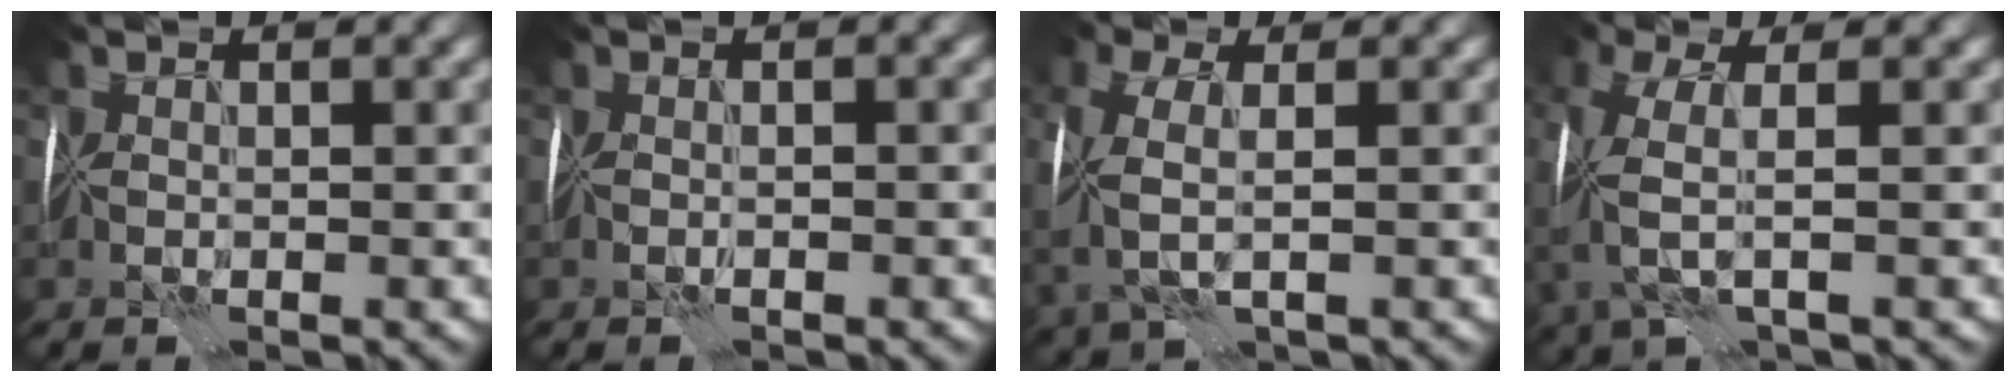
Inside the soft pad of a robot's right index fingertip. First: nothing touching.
{"total": 1.0, "force": [-0.1, 0.3, 1.0], "torque": [-0.008, 0.000, -0.006]}
{"total": 5.3, "force": [-0.3, 2.7, 4.6], "torque": [-0.121, -0.003, -0.010]}
{"total": 4.9, "force": [-1.0, 1.9, 4.4], "torque": [-0.120, -0.007, -0.028]}